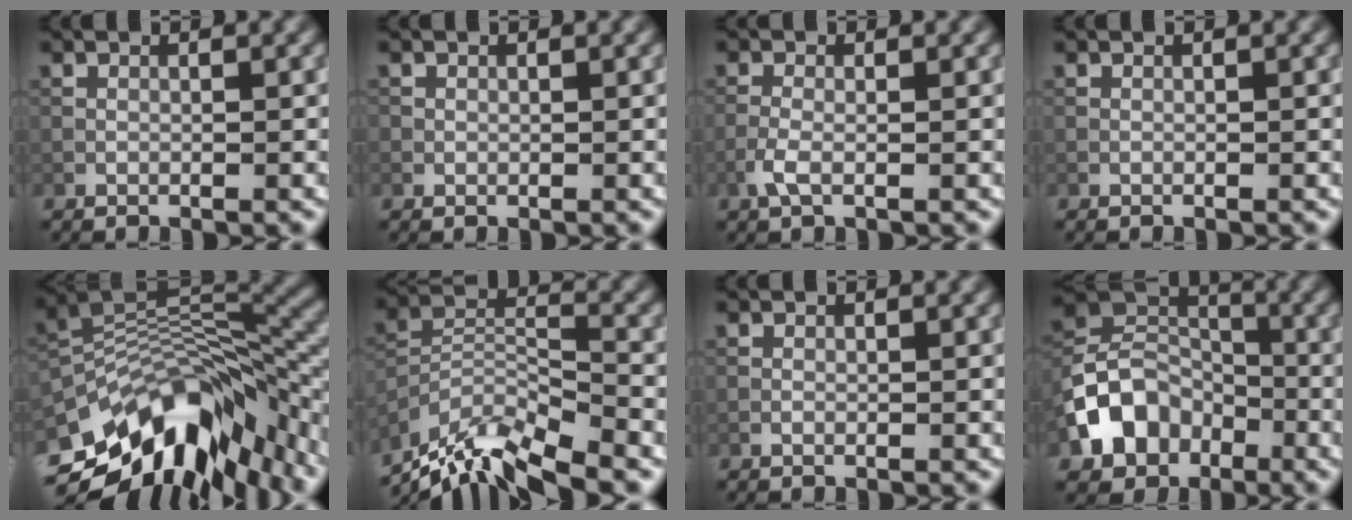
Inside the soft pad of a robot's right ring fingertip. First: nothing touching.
{"total": 0.6, "force": [0.2, 0.5, -0.2], "torque": [0.007, 0.001, 0.002]}
{"total": 1.6, "force": [-0.4, 0.5, 1.5], "torque": [-0.039, 0.005, -0.015]}
{"total": 0.0}
{"total": 13.6, "force": [-6.5, 6.0, 10.2], "torque": [-0.183, 0.026, -0.114]}
{"total": 8.3, "force": [-6.9, 1.9, 4.2], "torque": [-0.084, -0.002, -0.134]}
{"total": 0.0}
{"total": 7.1, "force": [-2.8, 5.6, 3.3], "torque": [-0.061, 0.007, -0.066]}